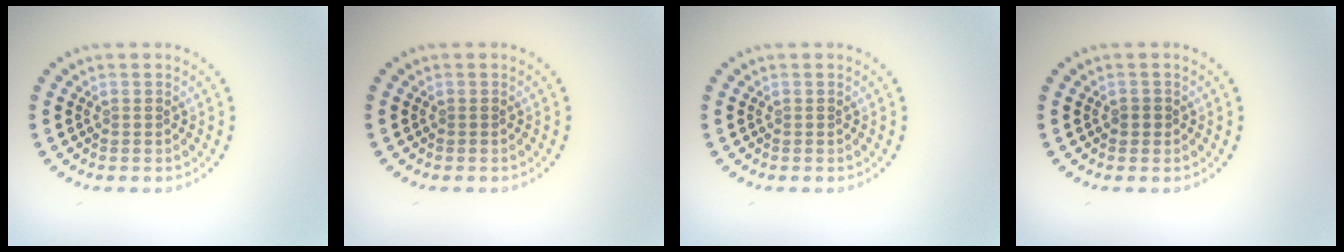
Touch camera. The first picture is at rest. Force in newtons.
{"total": 0.0}
{"total": 0.0}
{"total": 0.9, "press": 0.9, "slide": 0.2}